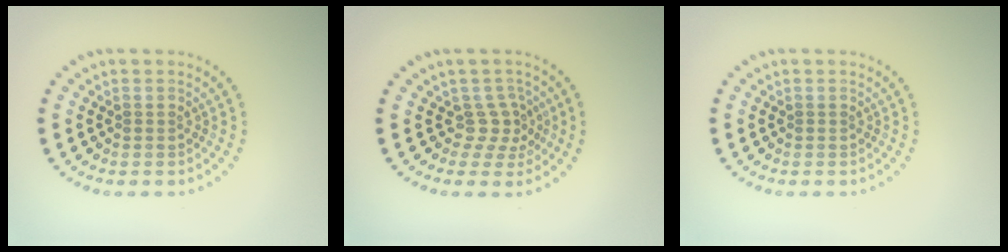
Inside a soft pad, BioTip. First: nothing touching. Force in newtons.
{"total": 2.1, "press": 1.4, "slide": 1.6}
{"total": 0.0}